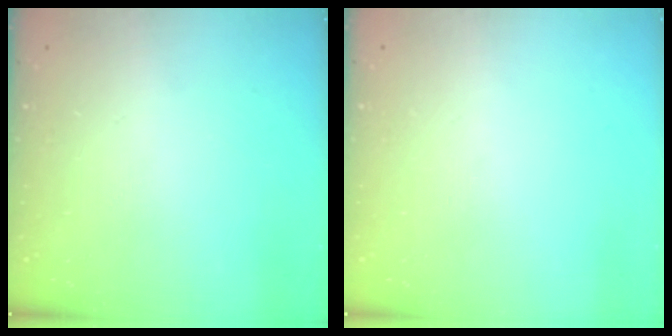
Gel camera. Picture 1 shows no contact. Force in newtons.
{"total": 0.0}